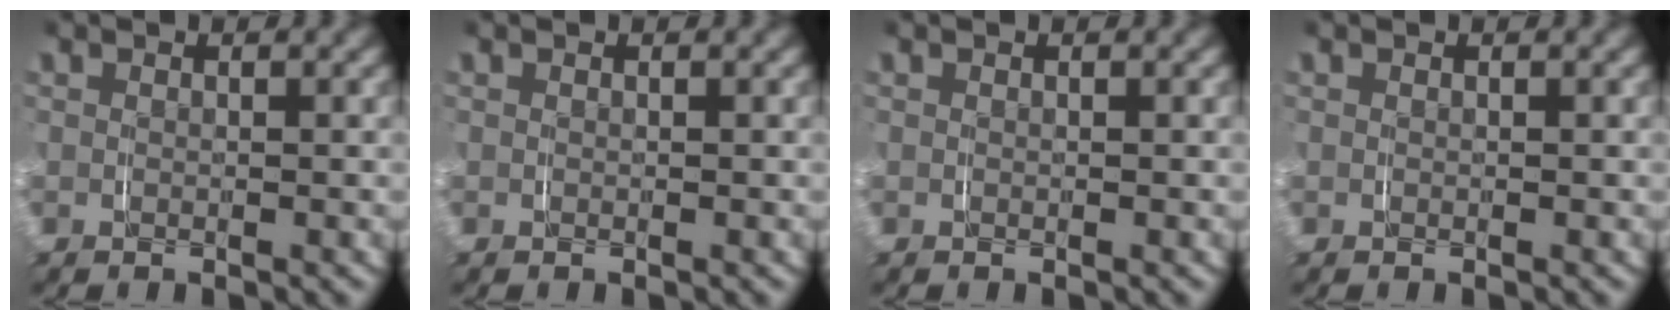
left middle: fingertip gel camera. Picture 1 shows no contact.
{"total": 0.0}
{"total": 0.0}
{"total": 0.0}